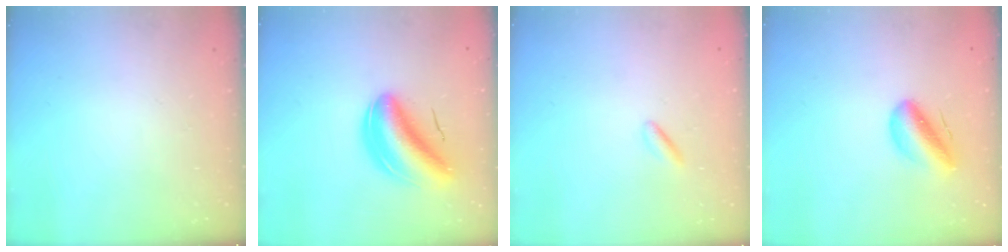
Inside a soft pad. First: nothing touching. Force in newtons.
{"total": 9.2, "press": 8.8, "slide": 2.9}
{"total": 0.7, "press": 0.6, "slide": 0.4}
{"total": 9.9, "press": 9.5, "slide": 2.9}